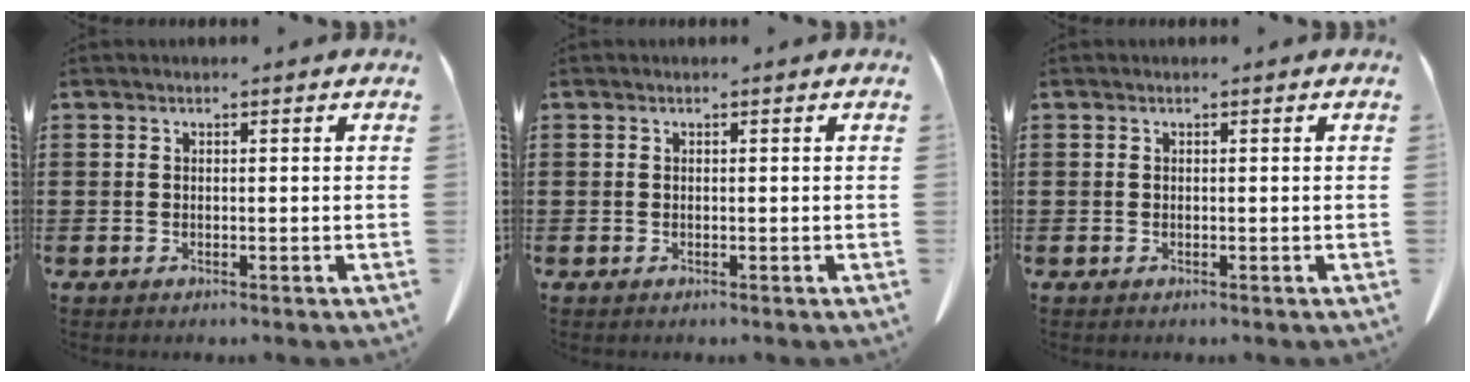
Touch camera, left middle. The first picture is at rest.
{"total": 0.0}
{"total": 0.0}